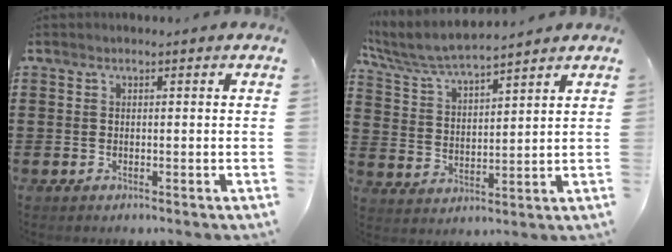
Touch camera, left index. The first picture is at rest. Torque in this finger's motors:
{"motor_torque": [0.38, 0.35, 0.78, 0.21]}